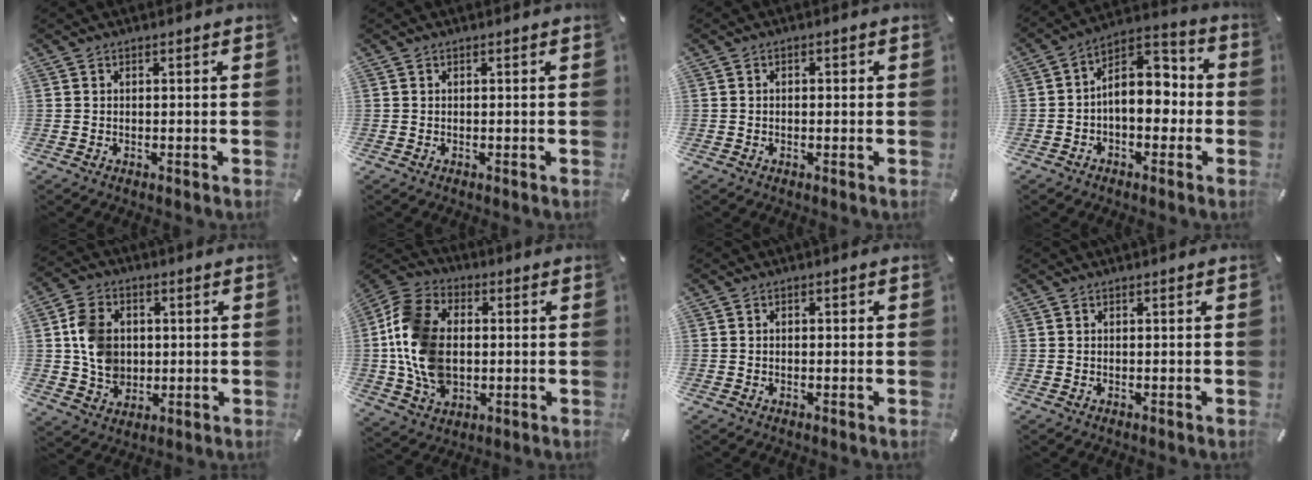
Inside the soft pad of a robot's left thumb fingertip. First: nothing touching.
{"total": 0.0}
{"total": 0.8, "force": [-0.4, 0.5, 0.5], "torque": [-0.009, 0.004, -0.009]}
{"total": 10.2, "force": [-0.9, 7.3, 7.1], "torque": [-0.081, 0.003, -0.020]}
{"total": 9.9, "force": [0.7, 8.6, 4.9], "torque": [-0.092, 0.007, 0.014]}
{"total": 16.4, "force": [-0.6, 12.0, 11.2], "torque": [-0.265, 0.013, -0.010]}
{"total": 0.9, "force": [-0.4, 0.5, 0.5], "torque": [-0.010, 0.004, -0.009]}
{"total": 0.0}